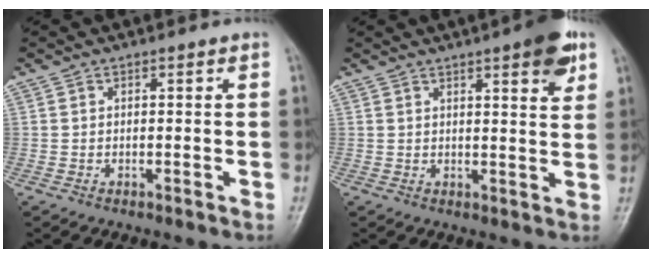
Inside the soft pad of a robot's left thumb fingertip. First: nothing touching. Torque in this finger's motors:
{"motor_torque": [1.35, 1.09, 1.10, -0.59, 0.02]}